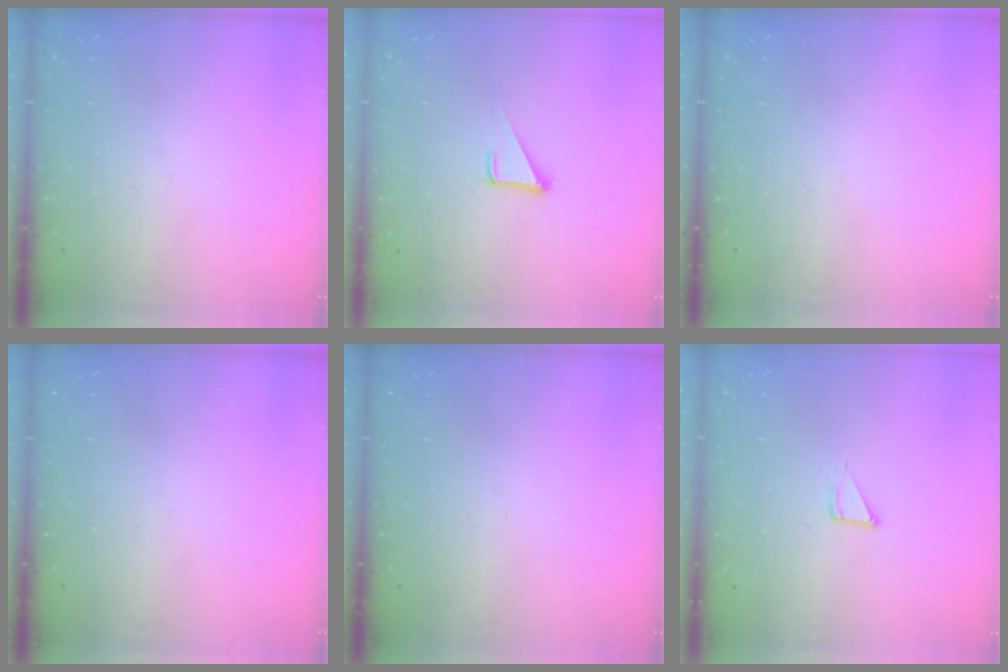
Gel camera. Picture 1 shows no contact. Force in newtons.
{"total": 2.9, "press": 2.9, "slide": 0.1}
{"total": 0.0}
{"total": 0.0}
{"total": 0.0}
{"total": 2.3, "press": 2.3, "slide": 0.1}